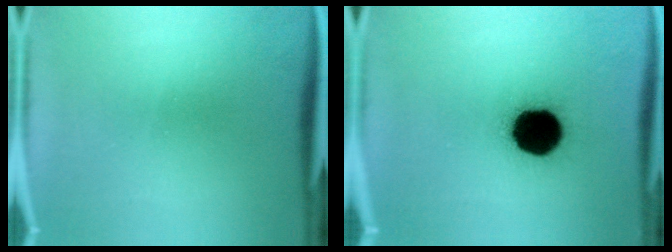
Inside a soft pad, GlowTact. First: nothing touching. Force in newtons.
{"total": 18.5}